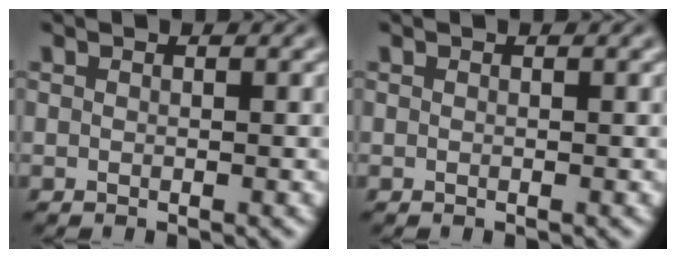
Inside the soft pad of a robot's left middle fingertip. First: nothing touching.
{"total": 0.0}